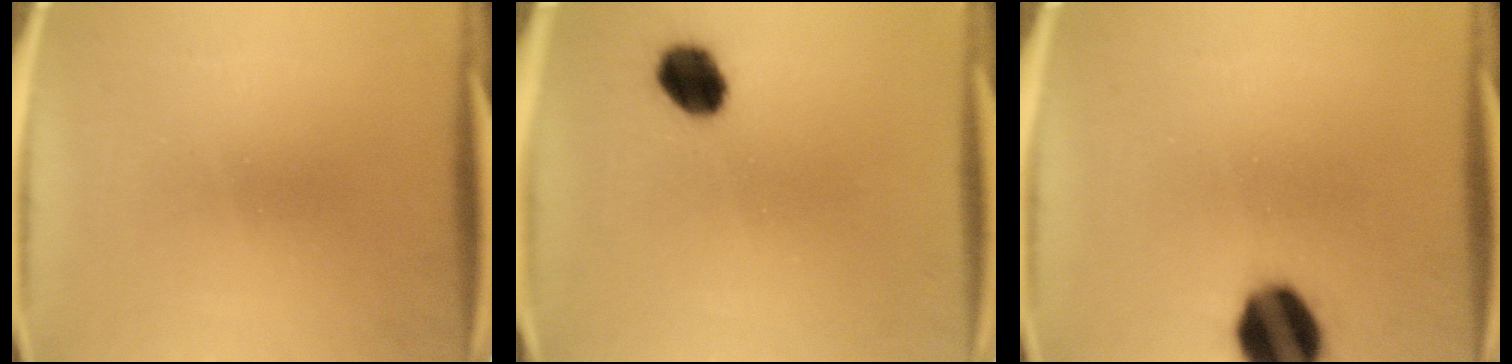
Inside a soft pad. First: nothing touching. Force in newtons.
{"total": 7.7}
{"total": 14.3}